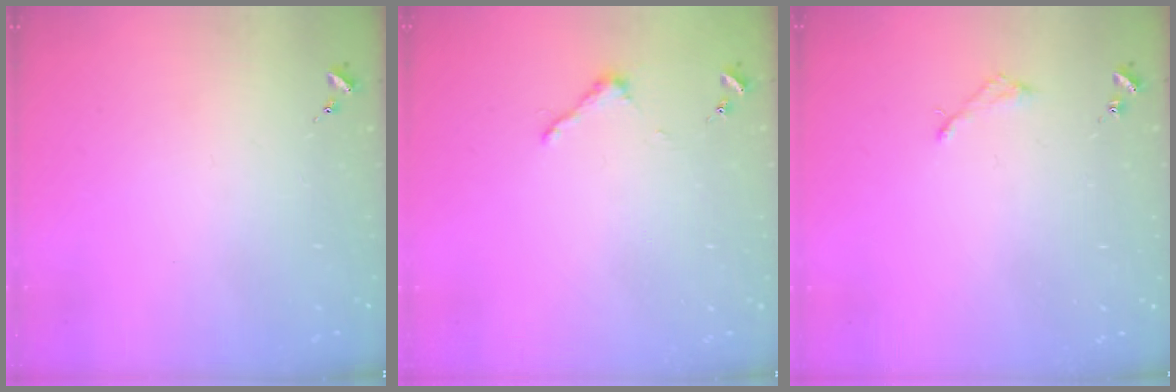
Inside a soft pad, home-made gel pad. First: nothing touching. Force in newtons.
{"total": 3.4, "press": 3.4, "slide": 0.3}
{"total": 2.2, "press": 2.2, "slide": 0.2}